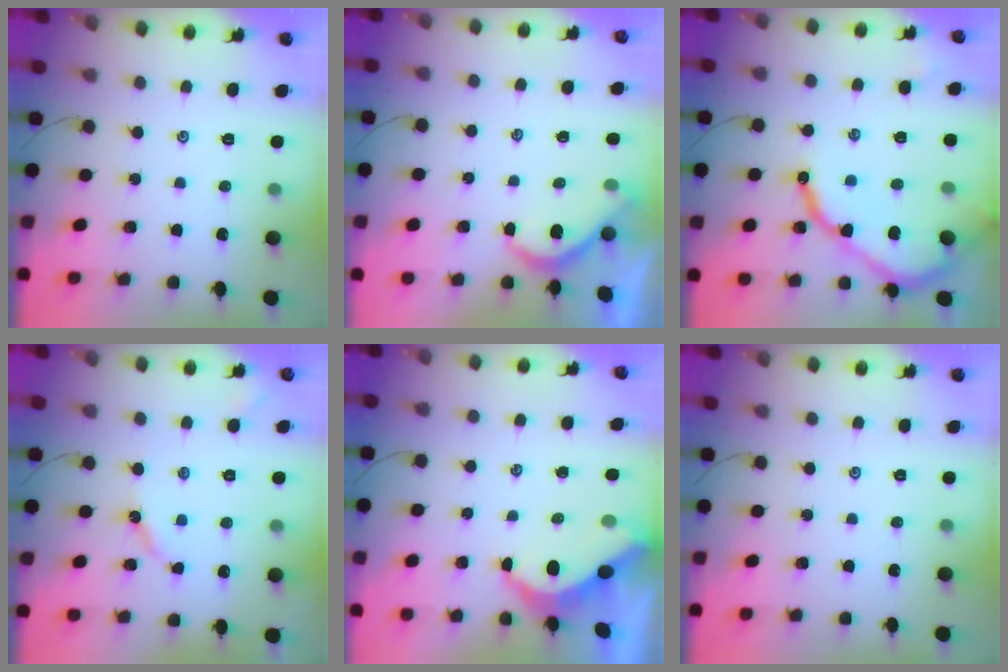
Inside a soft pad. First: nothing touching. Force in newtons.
{"total": 4.0, "press": 4.0, "slide": 0.4}
{"total": 12.4, "press": 12.4, "slide": 1.2}
{"total": 4.8, "press": 4.8, "slide": 0.4}
{"total": 5.3, "press": 5.3, "slide": 0.4}
{"total": 0.0}